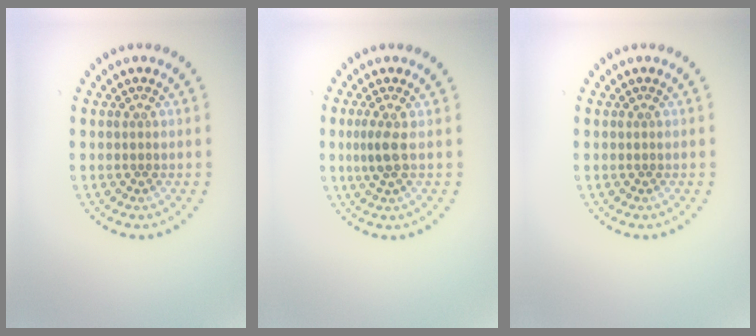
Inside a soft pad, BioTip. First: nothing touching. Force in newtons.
{"total": 1.7, "press": 1.3, "slide": 1.1}
{"total": 0.0}